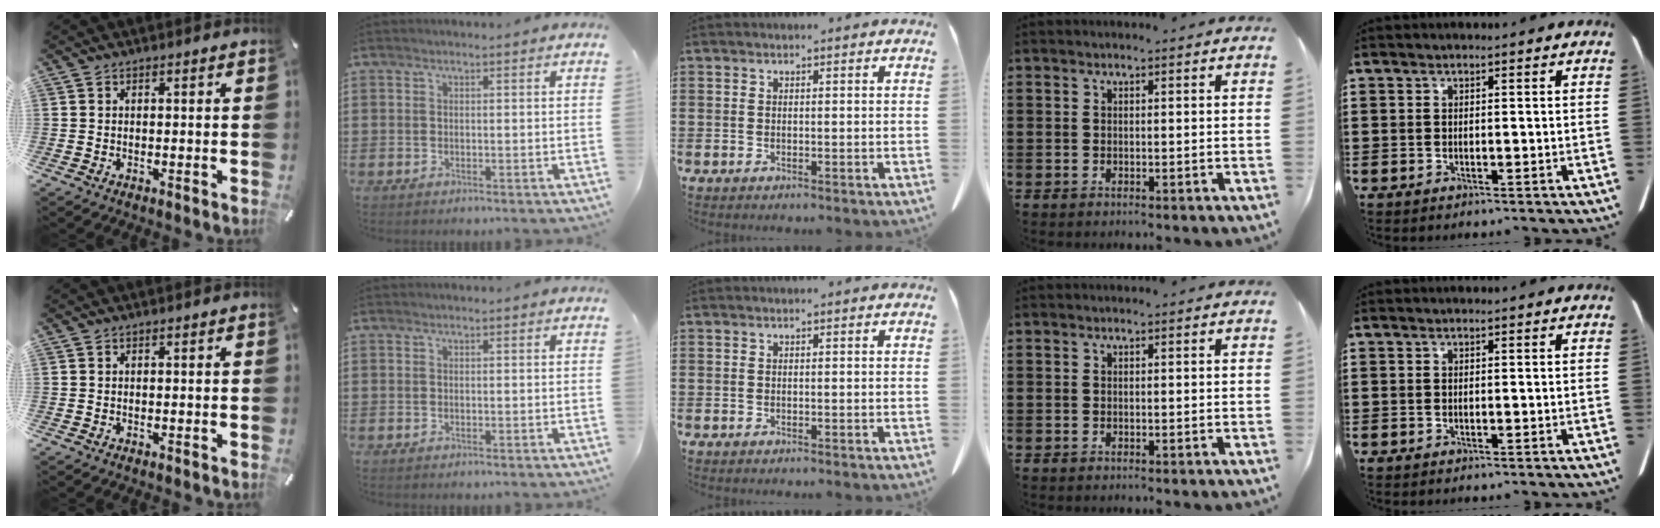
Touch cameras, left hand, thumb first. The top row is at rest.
{}